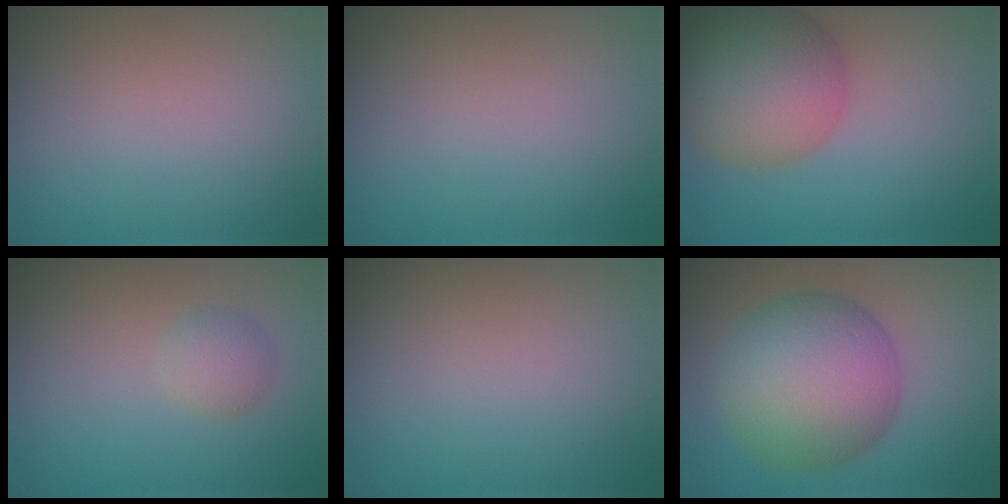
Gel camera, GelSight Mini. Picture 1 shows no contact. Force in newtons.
{"total": 0.0}
{"total": 7.8, "press": 7.8, "slide": 0.6}
{"total": 1.8, "press": 1.8, "slide": 0.1}
{"total": 0.0}
{"total": 10.2, "press": 10.2, "slide": 0.2}